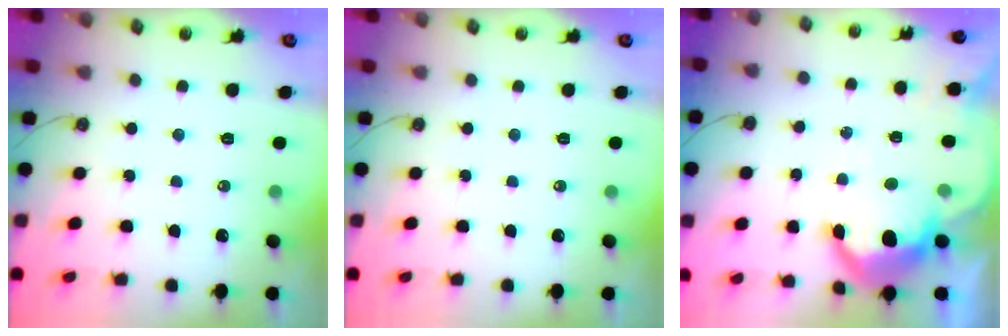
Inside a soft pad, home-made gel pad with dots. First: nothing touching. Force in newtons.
{"total": 0.0}
{"total": 14.4, "press": 14.3, "slide": 1.0}